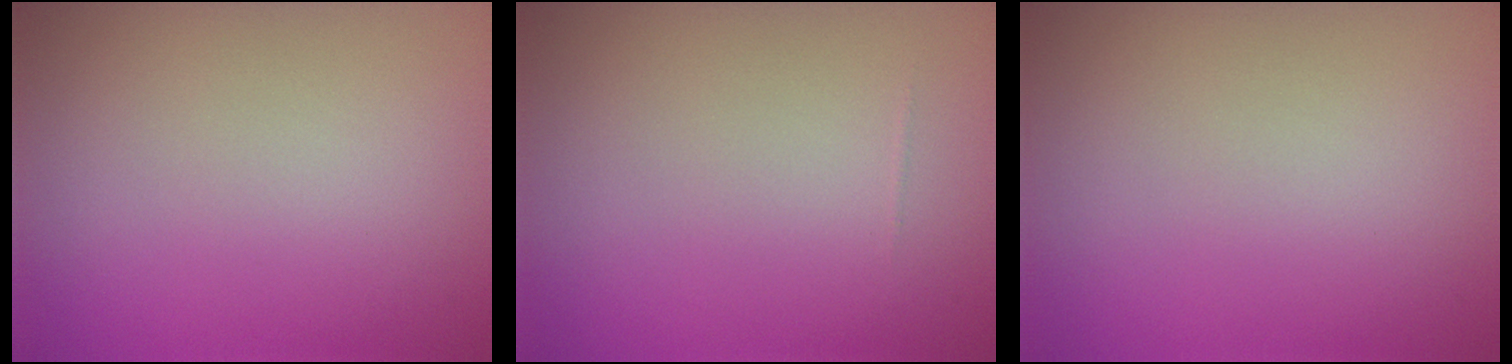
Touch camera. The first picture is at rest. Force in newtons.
{"total": 0.0}
{"total": 0.0}